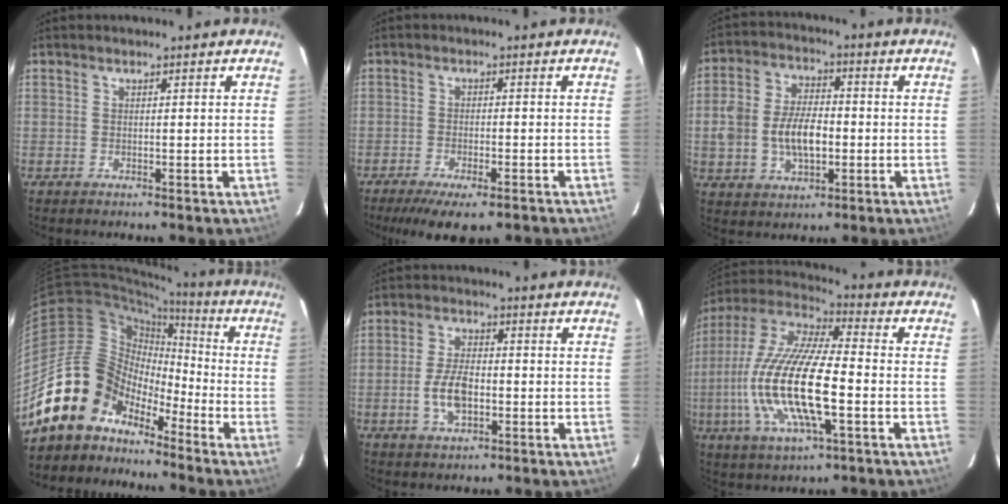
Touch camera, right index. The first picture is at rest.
{"total": 10.3, "force": [-7.6, 3.1, 6.3], "torque": [-0.138, -0.033, -0.118]}
{"total": 11.0, "force": [-1.5, 6.6, 8.7], "torque": [-0.175, 0.013, -0.022]}
{"total": 14.7, "force": [-11.2, 8.7, 3.9], "torque": [-0.078, 0.034, -0.208]}
{"total": 7.1, "force": [-1.8, 3.7, 5.7], "torque": [-0.118, 0.003, -0.030]}
{"total": 21.3, "force": [-4.3, 6.4, 19.8], "torque": [-0.399, -0.013, -0.086]}